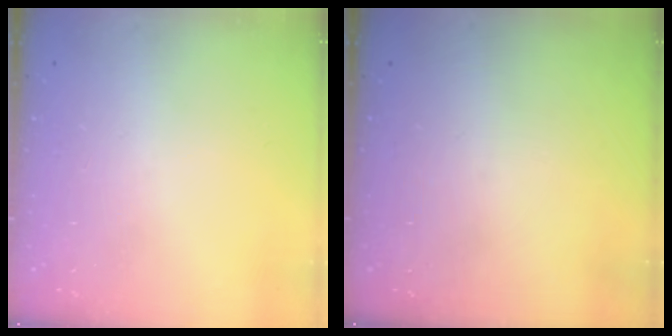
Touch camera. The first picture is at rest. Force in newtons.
{"total": 0.0}